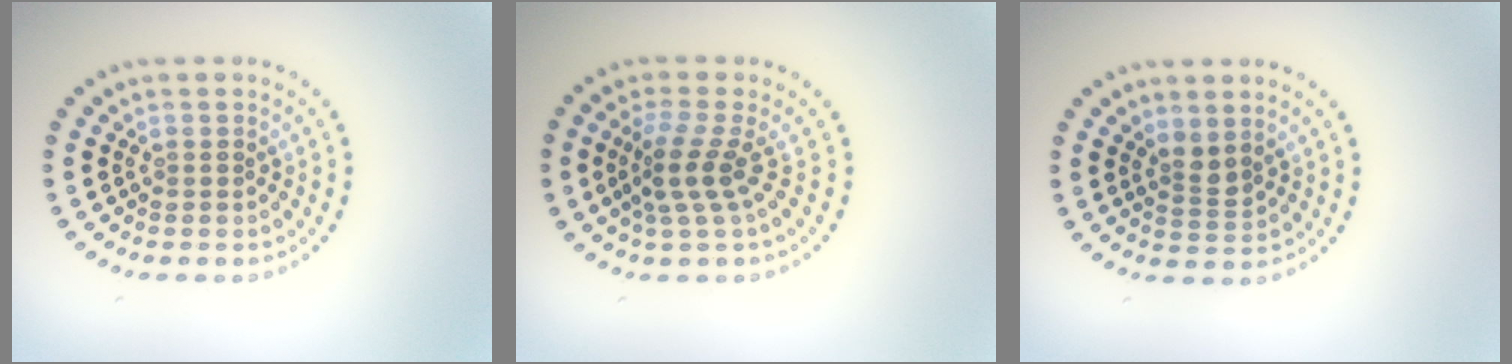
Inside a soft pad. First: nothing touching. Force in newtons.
{"total": 2.9, "press": 2.0, "slide": 2.1}
{"total": 1.7, "press": 1.3, "slide": 1.2}